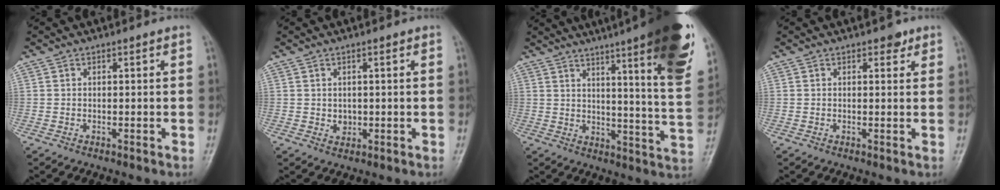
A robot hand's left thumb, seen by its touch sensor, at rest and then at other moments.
{"total": 1.9, "force": [0.2, 1.6, 1.0], "torque": [-0.006, -0.002, 0.008]}
{"total": 25.4, "force": [14.8, 2.9, 20.4], "torque": [-0.242, -0.059, 0.190]}
{"total": 1.9, "force": [1.2, 1.1, 1.0], "torque": [-0.001, -0.003, 0.011]}